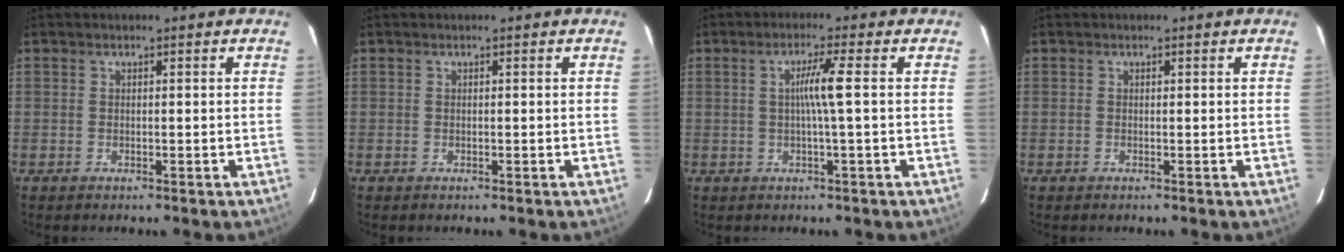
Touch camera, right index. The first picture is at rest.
{"total": 0.0}
{"total": 4.1, "force": [0.3, -1.0, 3.9], "torque": [-0.073, 0.001, 0.004]}
{"total": 0.0}